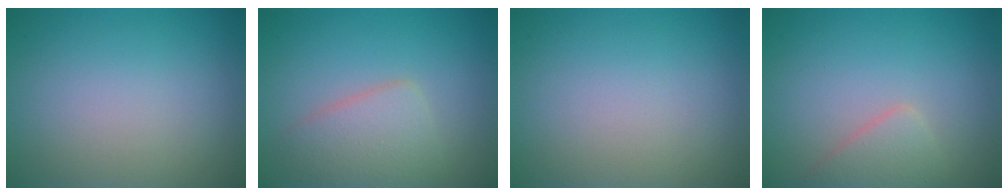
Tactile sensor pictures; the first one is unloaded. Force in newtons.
{"total": 3.6, "press": 3.6, "slide": 0.1}
{"total": 0.0}
{"total": 2.3, "press": 2.3, "slide": 0.1}